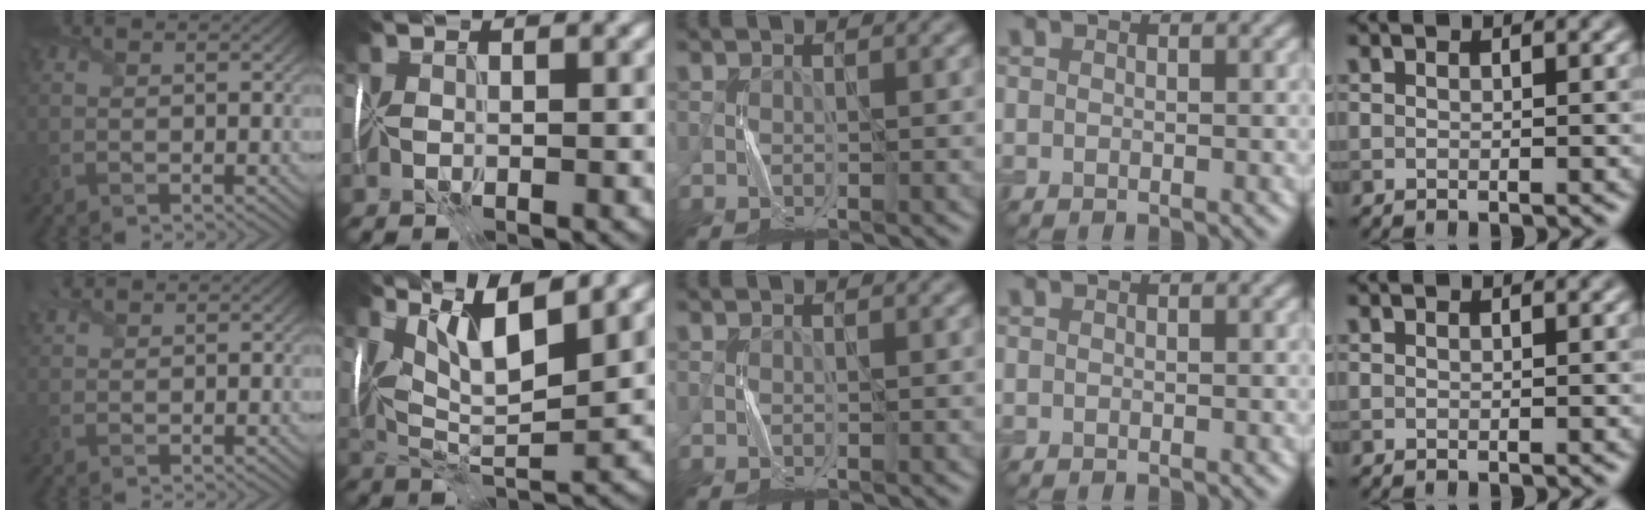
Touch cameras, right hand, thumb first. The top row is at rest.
{"thumb": {"total": 2.7, "force": [2.2, 0.8, 1.2], "torque": [-0.033, 0.014, 0.043]}, "index": {"total": 8.1, "force": [4.4, 1.9, 6.6], "torque": [-0.122, 0.002, 0.080]}}